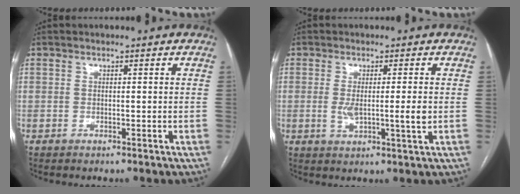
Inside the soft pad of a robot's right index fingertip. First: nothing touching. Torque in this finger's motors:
{"motor_torque": [0.22, 0.24, 0.01, 0.02]}